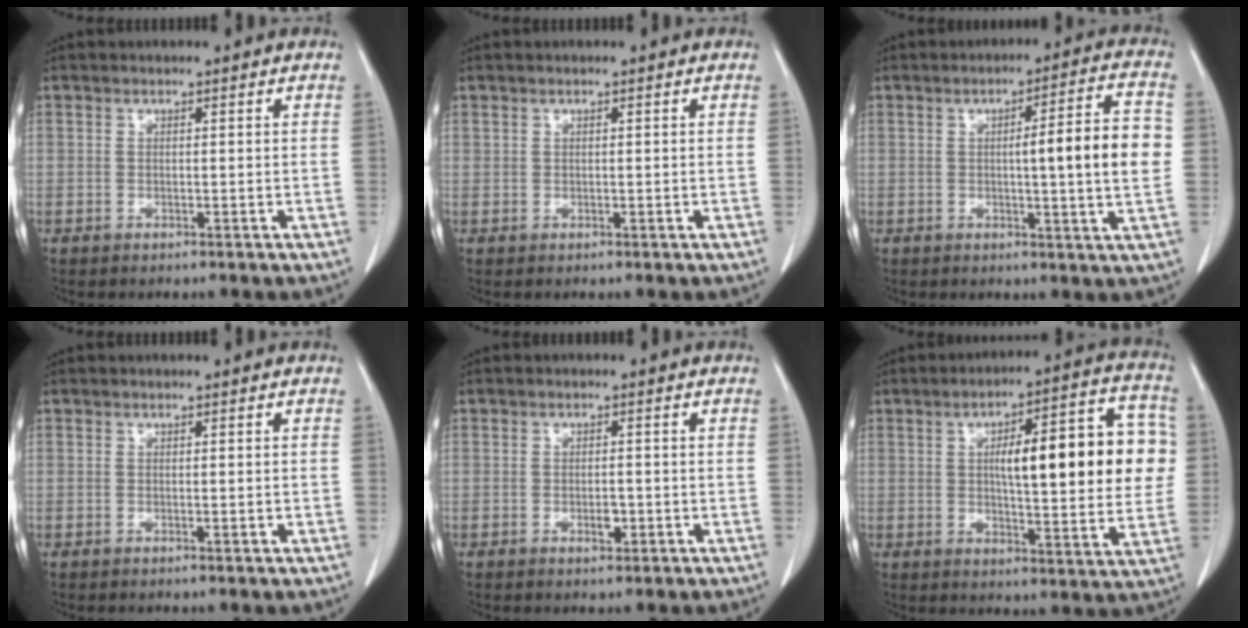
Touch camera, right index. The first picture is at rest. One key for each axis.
{"total": 0.0}
{"total": 11.9, "fx": 0.2, "fy": -0.6, "fz": 11.8, "tx": -0.166, "ty": 0.007, "tz": -0.001}
{"total": 0.5, "fx": -0.1, "fy": 0.1, "fz": 0.5, "tx": -0.007, "ty": -0.001, "tz": 0.001}
{"total": 2.0, "fx": -0.7, "fy": 0.9, "fz": 1.6, "tx": -0.027, "ty": 0.001, "tz": -0.008}
{"total": 18.4, "fx": 2.4, "fy": 4.5, "fz": 17.6, "tx": -0.232, "ty": 0.035, "tz": 0.036}